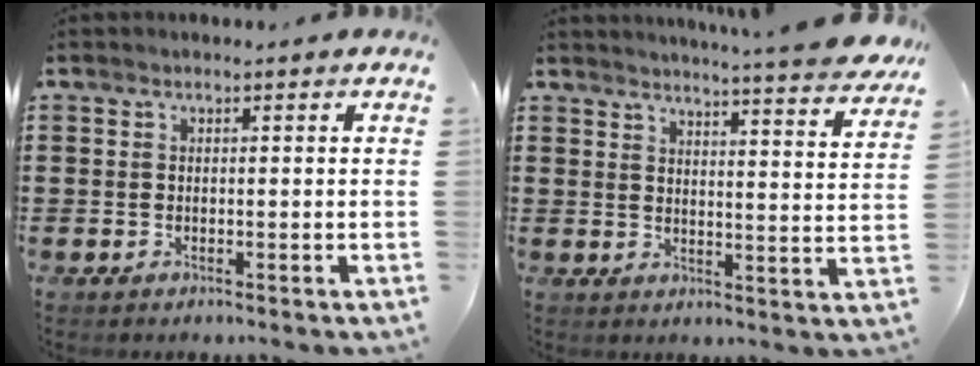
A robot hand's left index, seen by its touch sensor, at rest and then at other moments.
{"total": 5.0, "force": [4.7, -0.9, 1.5], "torque": [-0.032, -0.036, 0.076]}